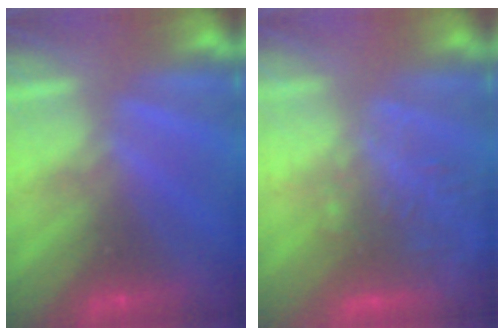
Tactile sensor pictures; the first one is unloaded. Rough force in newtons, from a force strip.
{"total": 8.9}